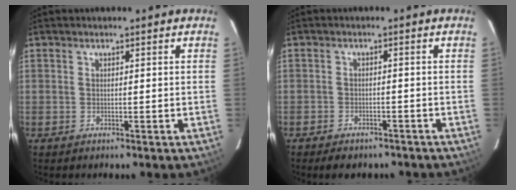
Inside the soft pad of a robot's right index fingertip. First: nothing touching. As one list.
[{"total": 6.5, "force": [-5.2, 2.9, 2.5], "torque": [-0.057, -0.003, -0.069]}]